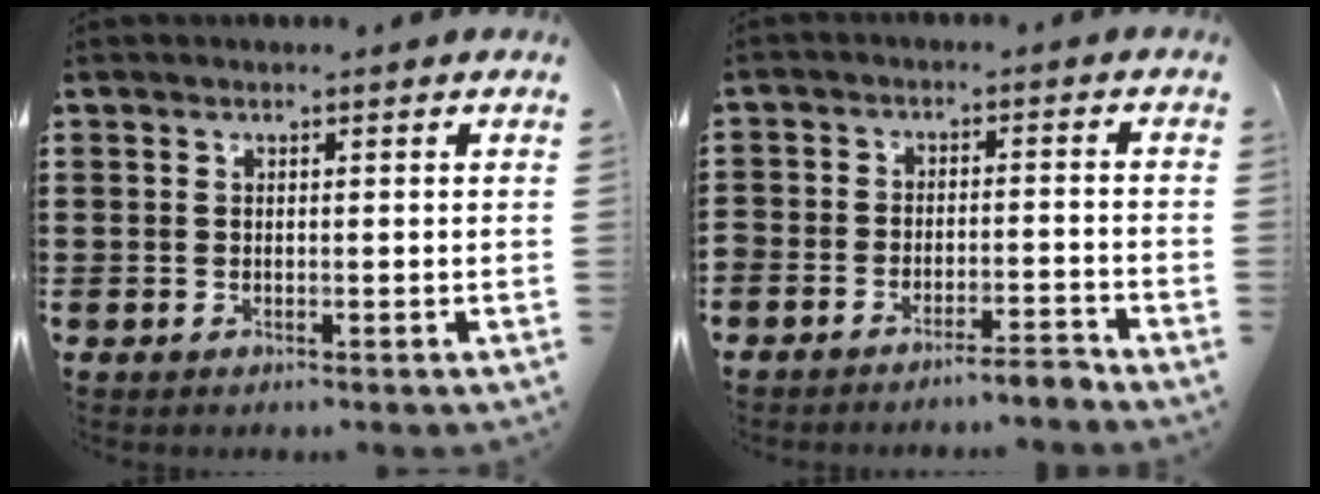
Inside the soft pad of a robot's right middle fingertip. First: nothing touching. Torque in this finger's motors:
{"motor_torque": [0.97, 0.48, 0.20, 0.07]}